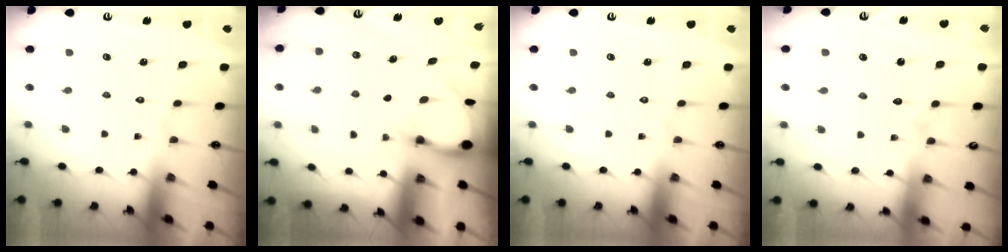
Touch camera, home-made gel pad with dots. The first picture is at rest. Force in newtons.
{"total": 3.2, "press": 3.2, "slide": 0.2}
{"total": 0.0}
{"total": 3.9, "press": 3.9, "slide": 0.2}